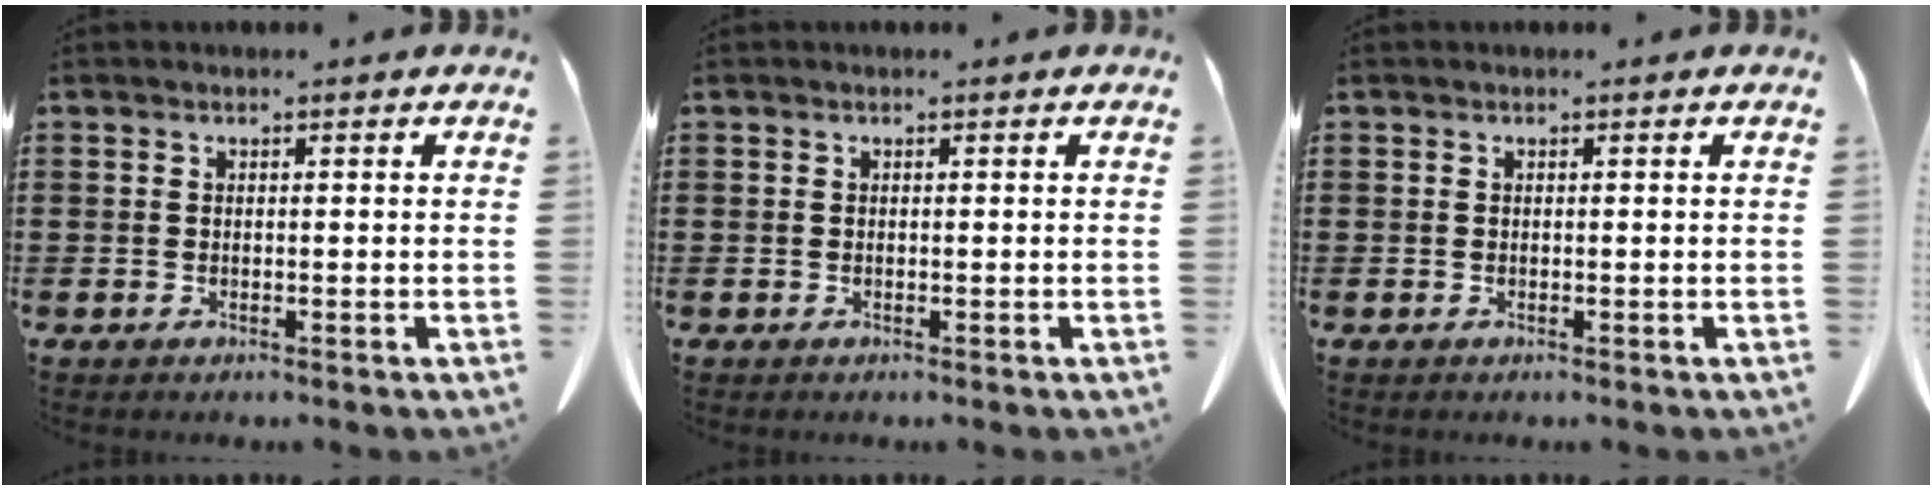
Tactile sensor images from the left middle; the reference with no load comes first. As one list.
[{"total": 0.0}, {"total": 0.0}]